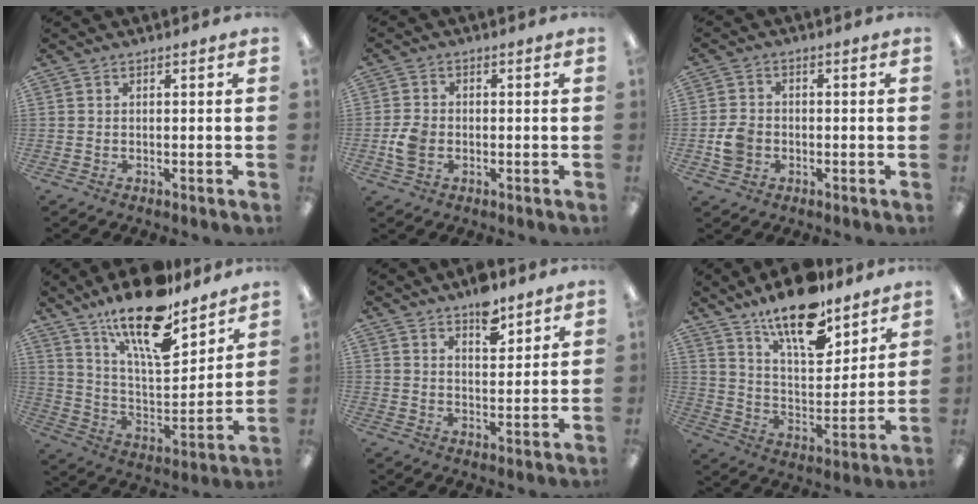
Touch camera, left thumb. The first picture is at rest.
{"total": 5.0, "force": [-1.2, 3.8, 3.1], "torque": [-0.056, 0.002, -0.025]}
{"total": 5.1, "force": [-1.4, 4.2, 2.4], "torque": [-0.038, 0.005, -0.026]}
{"total": 20.1, "force": [14.8, 6.5, 12.0], "torque": [-0.208, -0.090, 0.252]}
{"total": 7.0, "force": [5.3, 3.2, 3.2], "torque": [-0.030, -0.034, 0.088]}
{"total": 16.7, "force": [12.7, 6.0, 9.0], "torque": [-0.152, -0.073, 0.219]}